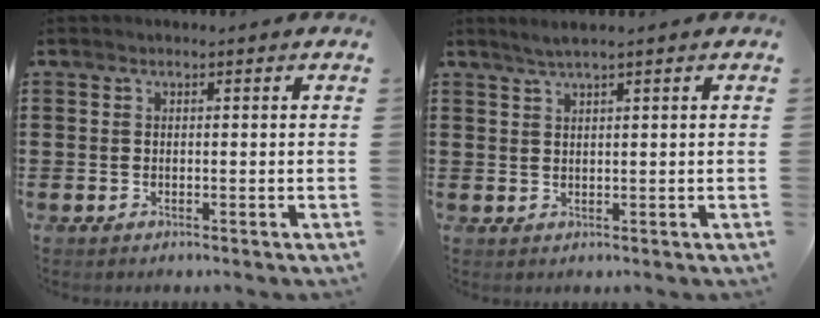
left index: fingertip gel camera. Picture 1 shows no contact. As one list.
[{"total": 1.9, "force": [1.4, -0.2, 1.3], "torque": [-0.026, 0.001, 0.026]}]